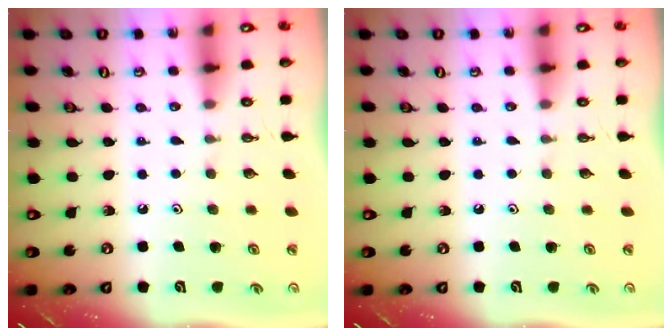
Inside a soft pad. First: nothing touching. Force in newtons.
{"total": 0.0}